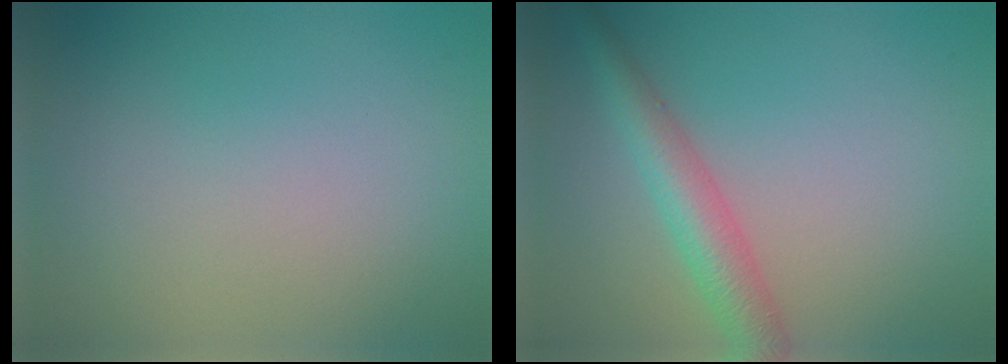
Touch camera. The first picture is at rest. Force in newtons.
{"total": 4.2, "press": 4.2, "slide": 0.1}